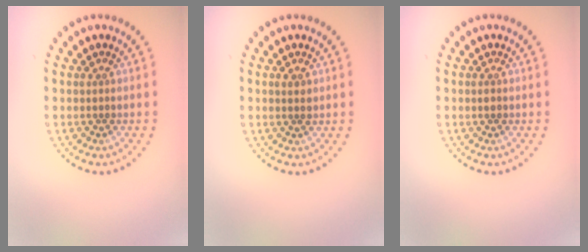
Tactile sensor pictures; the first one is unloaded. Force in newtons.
{"total": 0.9, "press": 0.9, "slide": 0.3}
{"total": 0.7, "press": 0.7, "slide": 0.0}